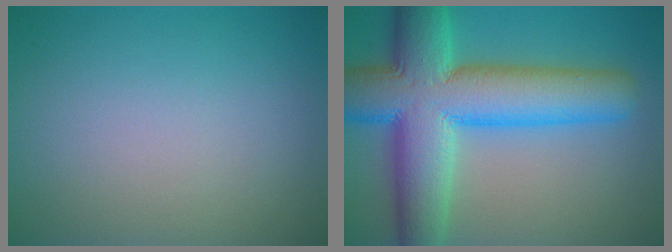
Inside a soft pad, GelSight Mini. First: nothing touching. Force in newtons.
{"total": 12.9, "press": 12.9, "slide": 0.4}